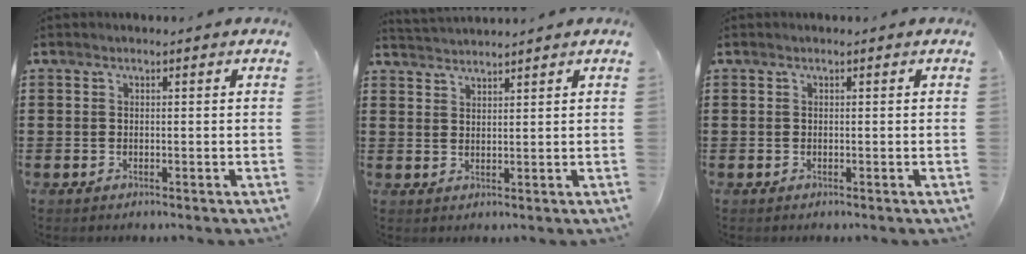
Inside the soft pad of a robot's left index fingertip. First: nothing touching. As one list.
[{"total": 2.1, "force": [2.0, -0.3, -0.3], "torque": [0.000, 0.000, 0.040]}, {"total": 0.0}]